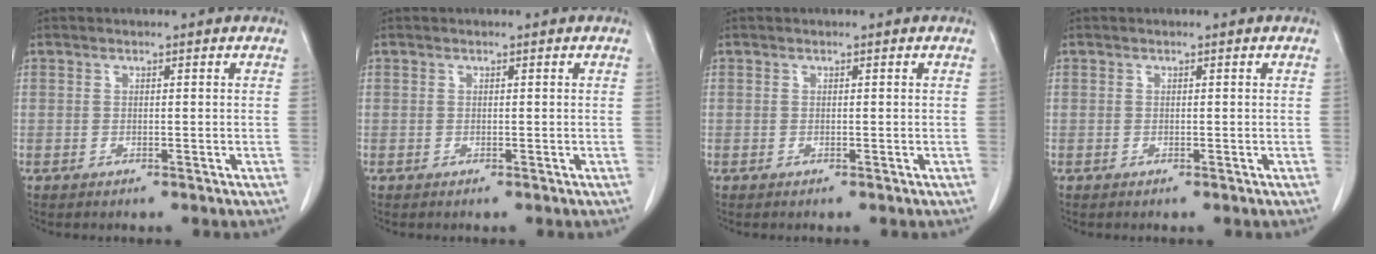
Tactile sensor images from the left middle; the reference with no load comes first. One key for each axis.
{"total": 0.0}
{"total": 0.0}
{"total": 0.0}